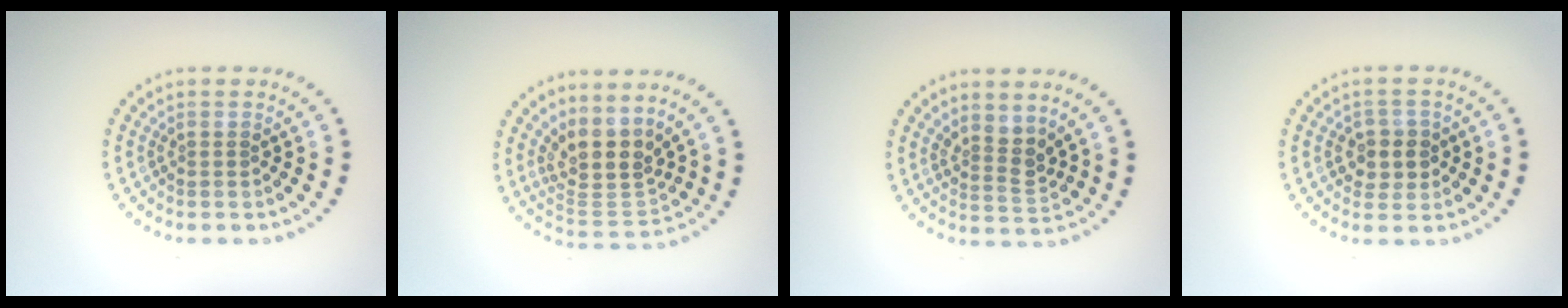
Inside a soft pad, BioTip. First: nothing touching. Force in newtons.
{"total": 4.3, "press": 3.4, "slide": 2.5}
{"total": 2.4, "press": 1.8, "slide": 1.6}
{"total": 2.8, "press": 2.6, "slide": 0.9}